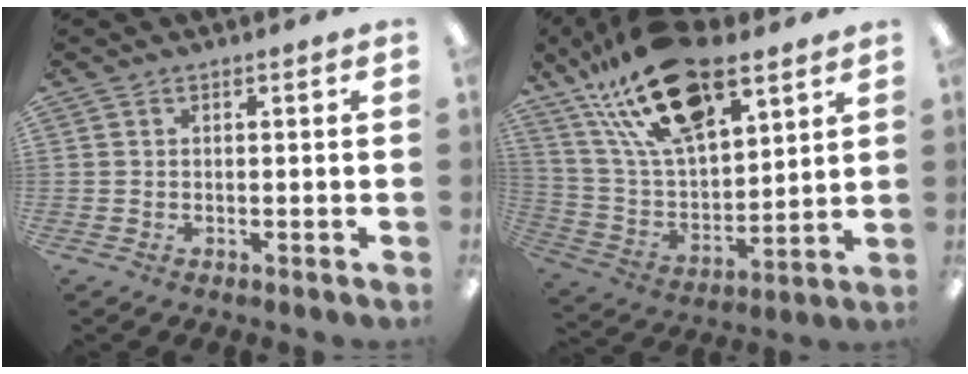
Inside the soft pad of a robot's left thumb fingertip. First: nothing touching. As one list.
[{"total": 24.4, "force": [15.6, 10.9, 15.3], "torque": [-0.296, -0.071, 0.275]}]